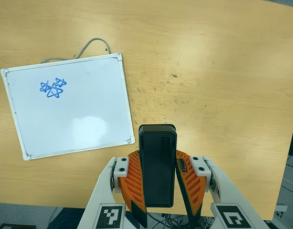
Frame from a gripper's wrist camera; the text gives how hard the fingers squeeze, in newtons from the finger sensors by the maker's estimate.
{"total": 9.0, "left": 7.5, "right": 10.5}